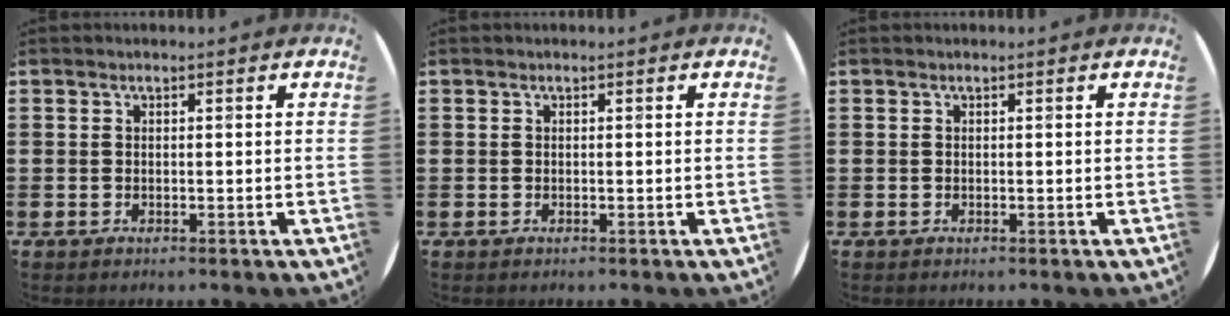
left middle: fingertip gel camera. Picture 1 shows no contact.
{"total": 0.0}
{"total": 0.0}